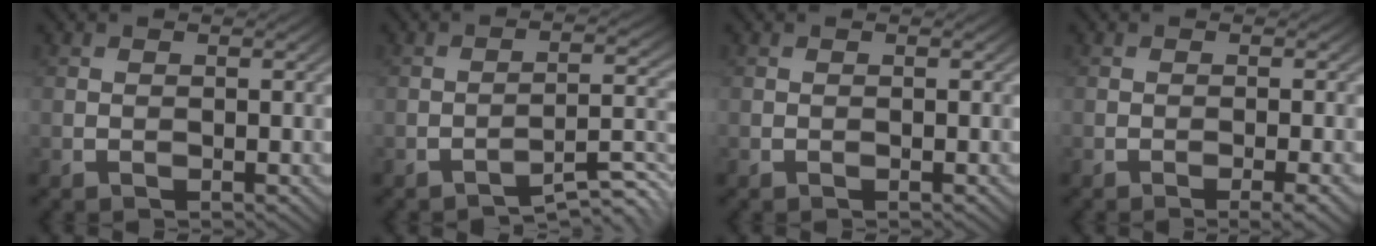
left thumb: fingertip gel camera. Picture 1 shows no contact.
{"total": 3.5, "force": [-3.1, -0.3, 1.5], "torque": [-0.016, 0.013, -0.046]}
{"total": 0.0}
{"total": 2.1, "force": [-1.2, 0.0, 1.7], "torque": [-0.032, 0.005, -0.023]}